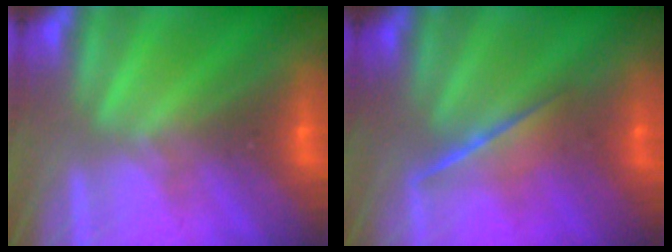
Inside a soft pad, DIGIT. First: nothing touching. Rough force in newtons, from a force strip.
{"total": 1.6}